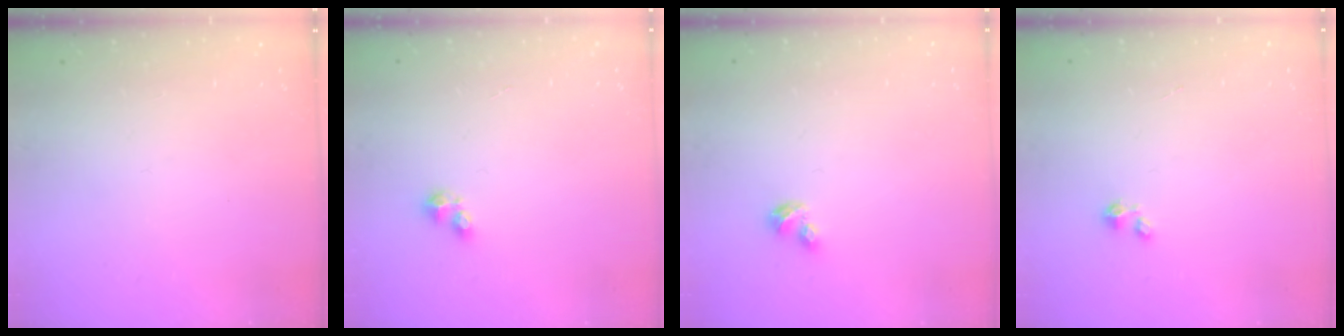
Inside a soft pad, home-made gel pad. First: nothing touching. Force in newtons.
{"total": 2.6, "press": 2.5, "slide": 0.3}
{"total": 1.9, "press": 1.8, "slide": 0.4}
{"total": 0.5, "press": 0.5, "slide": 0.2}